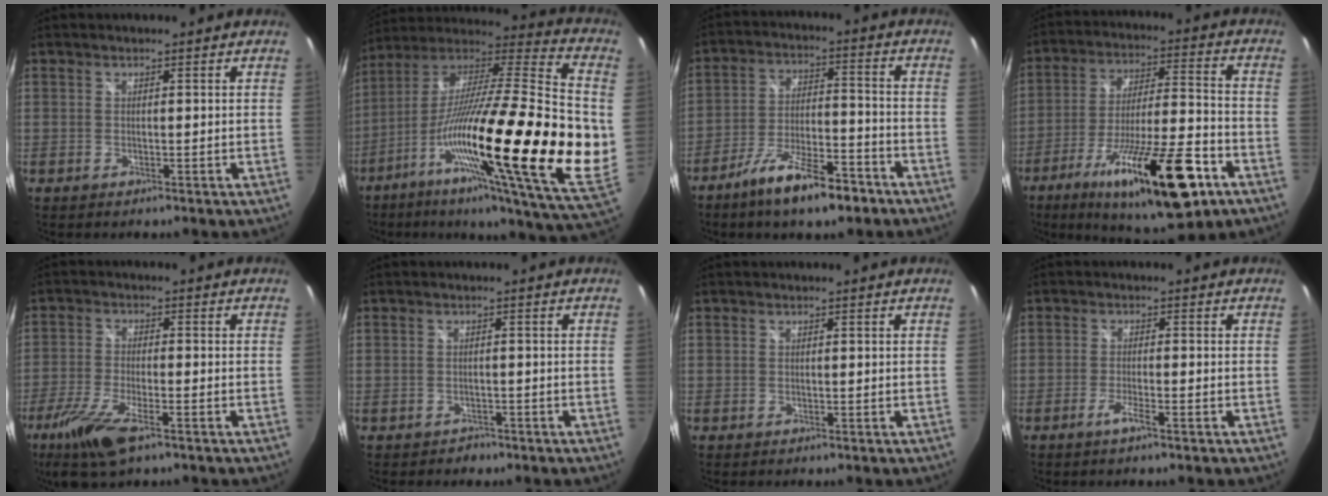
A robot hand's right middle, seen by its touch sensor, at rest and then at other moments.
{"total": 35.3, "force": [-6.8, 6.2, 34.1], "torque": [-0.546, -0.058, -0.118]}
{"total": 12.4, "force": [-8.7, 3.4, 8.2], "torque": [-0.157, -0.007, -0.145]}
{"total": 23.7, "force": [-12.8, 5.8, 19.1], "torque": [-0.330, -0.043, -0.202]}
{"total": 10.1, "force": [-6.2, 2.6, 7.6], "torque": [-0.176, -0.032, -0.118]}
{"total": 1.9, "force": [-1.3, 1.3, 0.2], "torque": [-0.009, -0.002, -0.018]}
{"total": 0.0}
{"total": 2.8, "force": [-1.8, -0.1, 2.1], "torque": [-0.048, -0.005, -0.037]}